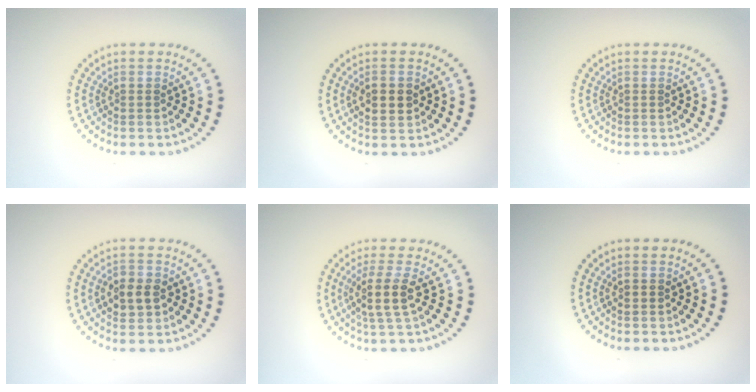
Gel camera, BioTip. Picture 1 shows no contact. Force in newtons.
{"total": 2.4, "press": 2.4, "slide": 0.1}
{"total": 0.0}
{"total": 2.8, "press": 2.8, "slide": 0.3}
{"total": 2.8, "press": 2.3, "slide": 1.6}
{"total": 0.7, "press": 0.7, "slide": 0.1}